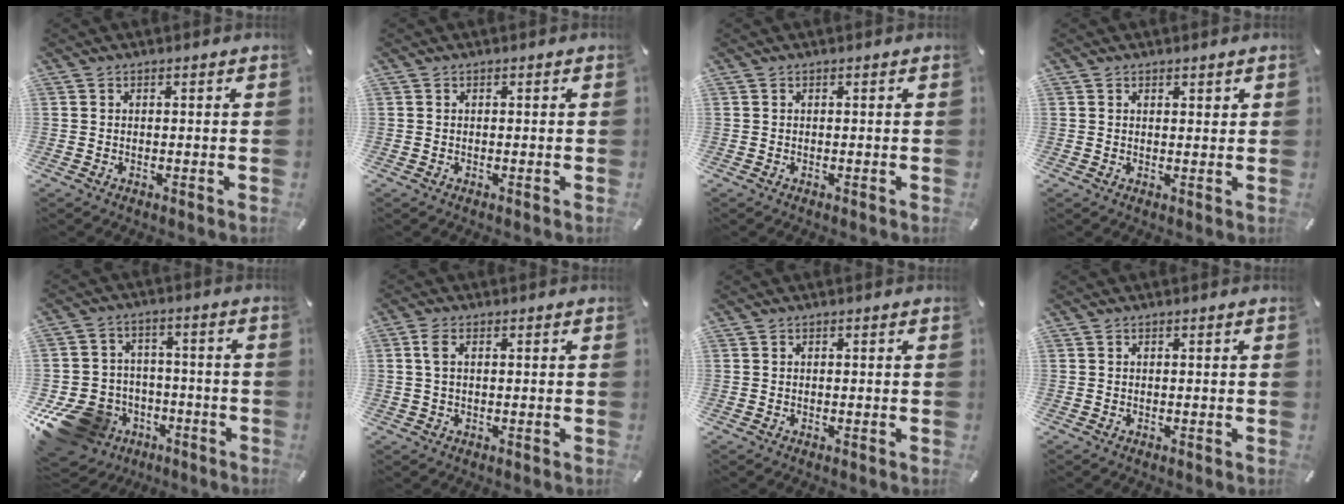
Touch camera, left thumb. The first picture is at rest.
{"total": 0.0}
{"total": 0.0}
{"total": 1.1, "force": [0.9, 0.6, 0.2], "torque": [0.005, -0.003, 0.015]}
{"total": 15.8, "force": [-7.8, 12.1, 6.4], "torque": [-0.115, 0.051, -0.125]}
{"total": 3.3, "force": [0.8, 1.7, 2.6], "torque": [-0.064, 0.005, 0.010]}
{"total": 0.0}
{"total": 0.0}